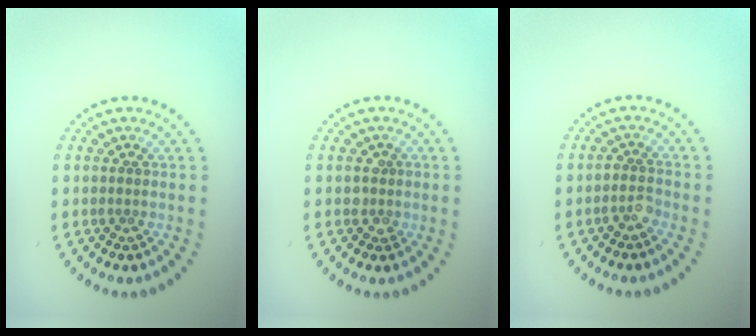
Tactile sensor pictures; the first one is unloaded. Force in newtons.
{"total": 1.1, "press": 1.1, "slide": 0.4}
{"total": 1.5, "press": 1.3, "slide": 0.8}